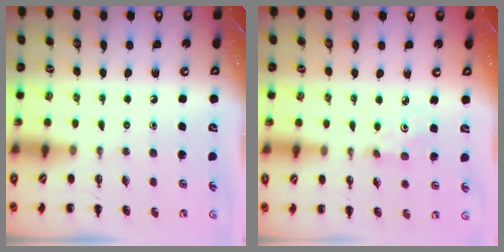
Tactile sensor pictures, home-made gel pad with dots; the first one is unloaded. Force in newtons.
{"total": 2.7, "press": 2.7, "slide": 0.3}